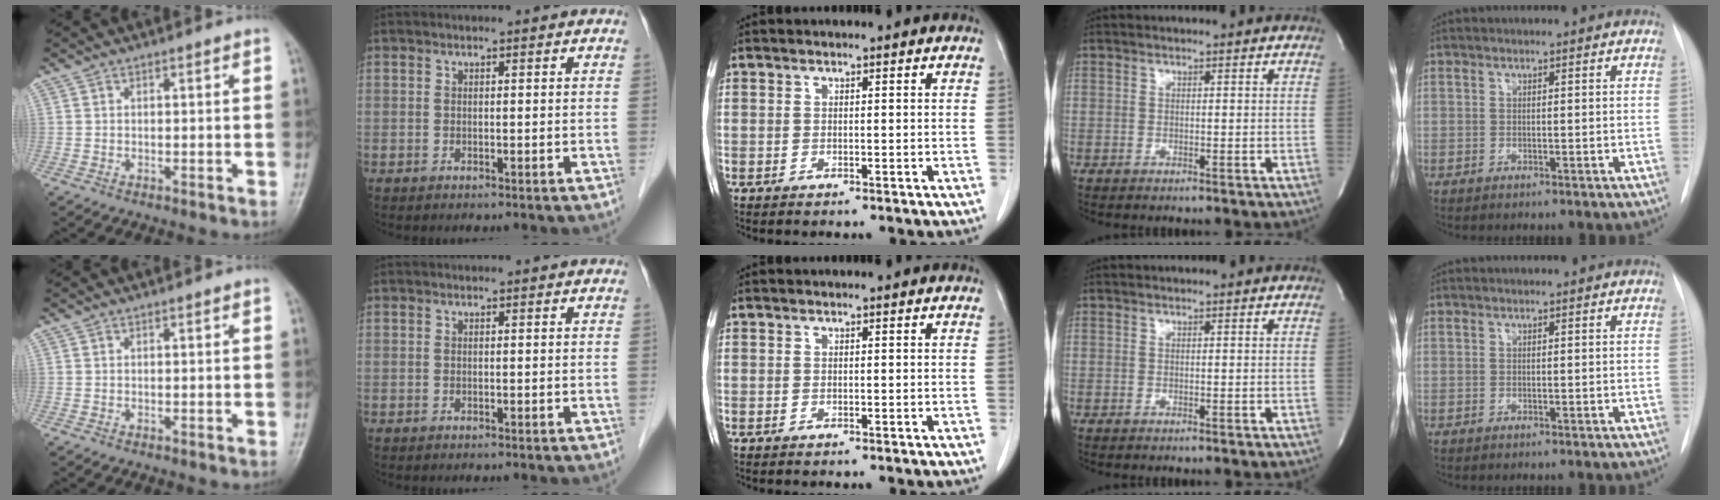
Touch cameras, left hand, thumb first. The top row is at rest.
{}